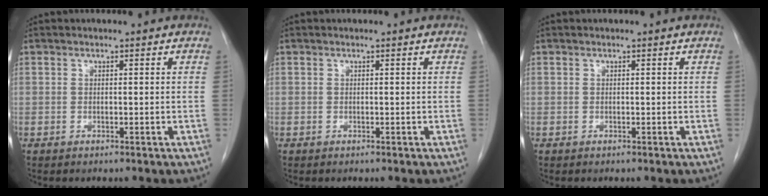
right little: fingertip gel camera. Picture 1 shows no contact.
{"total": 0.0}
{"total": 0.0}